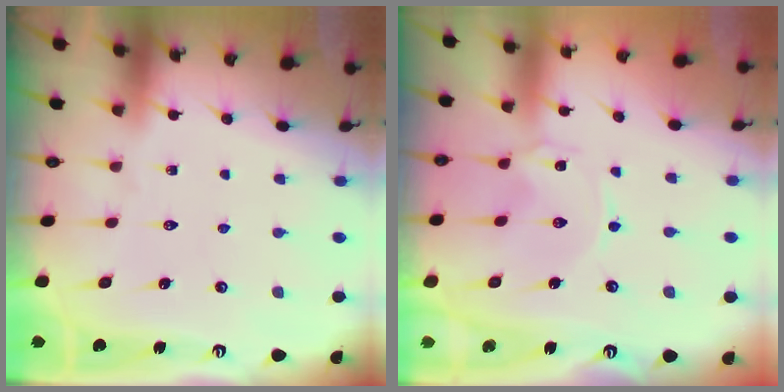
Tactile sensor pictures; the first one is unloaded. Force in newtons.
{"total": 0.0}